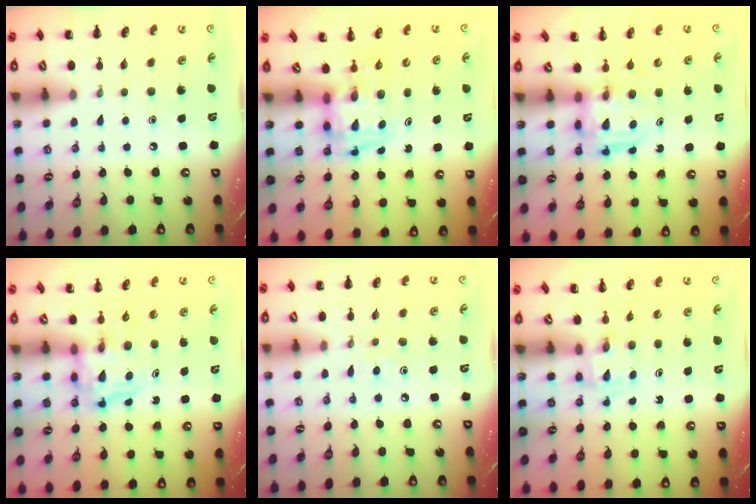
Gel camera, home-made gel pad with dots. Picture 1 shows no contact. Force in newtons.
{"total": 3.3, "press": 3.3, "slide": 0.6}
{"total": 3.2, "press": 3.2, "slide": 0.2}
{"total": 3.6, "press": 3.6, "slide": 0.2}
{"total": 3.7, "press": 3.5, "slide": 1.4}
{"total": 2.4, "press": 2.2, "slide": 1.0}